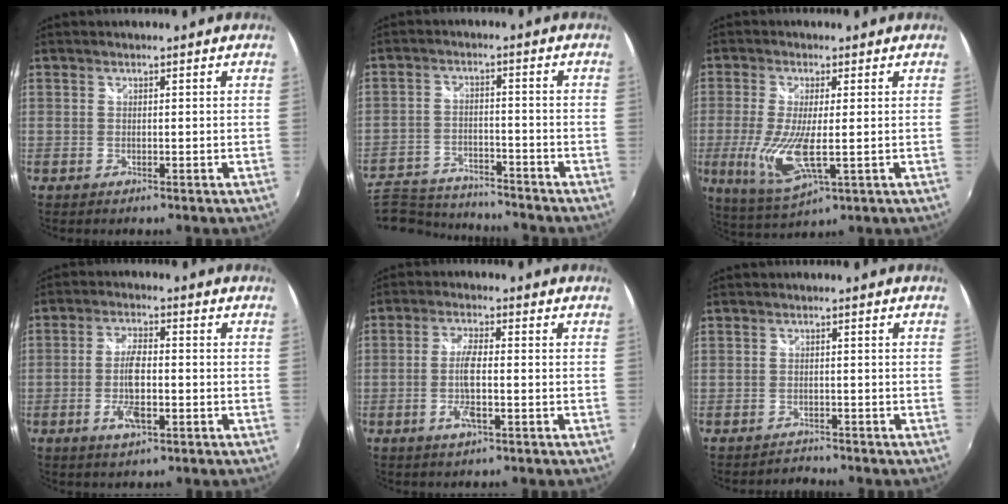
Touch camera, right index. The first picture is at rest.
{"total": 15.0, "force": [-13.2, 5.2, 4.9], "torque": [-0.134, -0.008, -0.208]}
{"total": 10.2, "force": [-1.6, 2.5, 9.8], "torque": [-0.211, -0.022, -0.026]}
{"total": 6.9, "force": [-2.1, 2.6, 6.0], "torque": [-0.122, -0.003, -0.038]}
{"total": 5.8, "force": [-1.7, 1.1, 5.4], "torque": [-0.110, -0.004, -0.032]}
{"total": 1.9, "force": [-1.7, 0.8, -0.6], "torque": [0.003, 0.007, -0.030]}